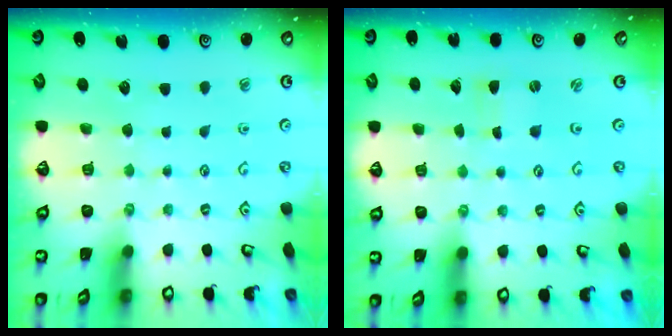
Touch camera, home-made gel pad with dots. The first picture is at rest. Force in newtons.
{"total": 0.0}